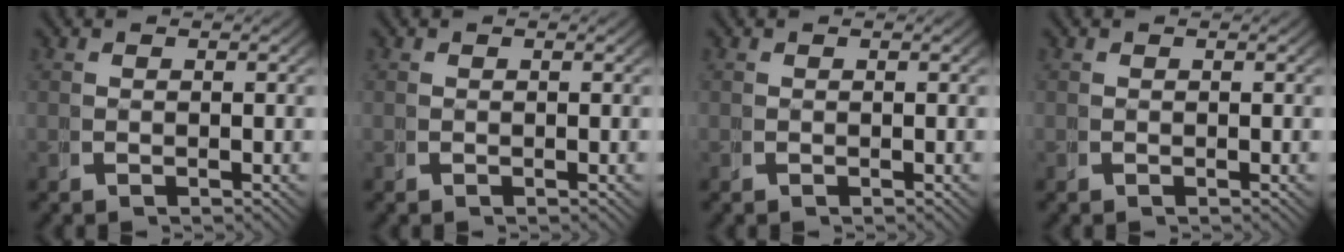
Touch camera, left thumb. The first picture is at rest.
{"total": 0.0}
{"total": 0.0}
{"total": 0.0}